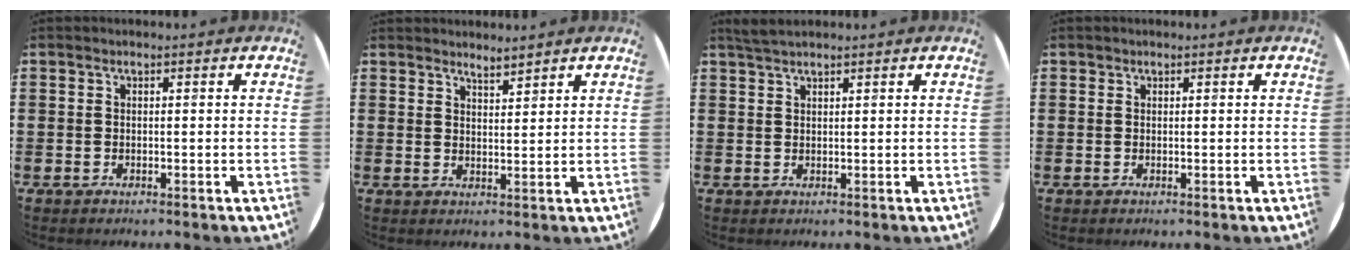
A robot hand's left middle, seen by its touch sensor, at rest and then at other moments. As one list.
[{"total": 2.5, "force": [2.5, -0.2, -0.3], "torque": [0.003, -0.009, 0.047]}, {"total": 1.8, "force": [1.7, 0.2, 0.7], "torque": [-0.017, 0.002, 0.031]}, {"total": 0.0}]